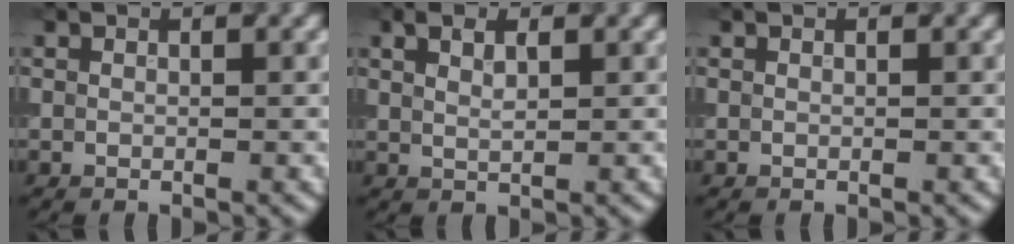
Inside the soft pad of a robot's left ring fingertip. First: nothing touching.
{"total": 1.8, "force": [1.0, 0.7, 1.3], "torque": [-0.028, 0.001, 0.021]}
{"total": 0.0}